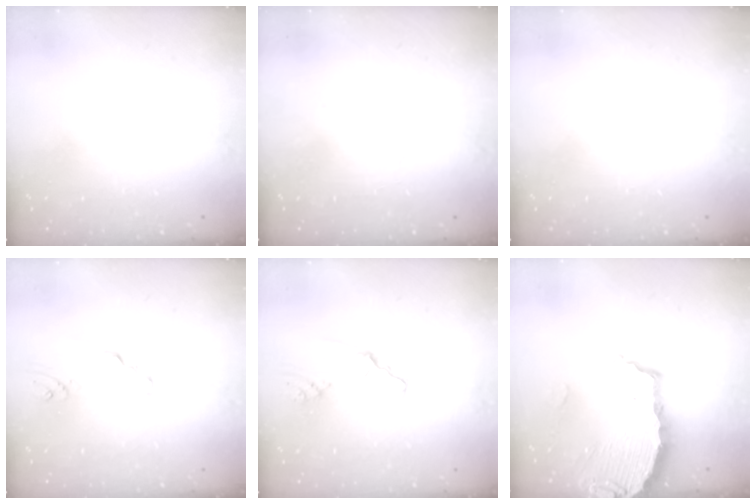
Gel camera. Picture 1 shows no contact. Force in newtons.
{"total": 0.0}
{"total": 0.0}
{"total": 1.7, "press": 1.7, "slide": 0.1}
{"total": 1.1, "press": 1.1, "slide": 0.2}
{"total": 5.3, "press": 5.3, "slide": 0.5}